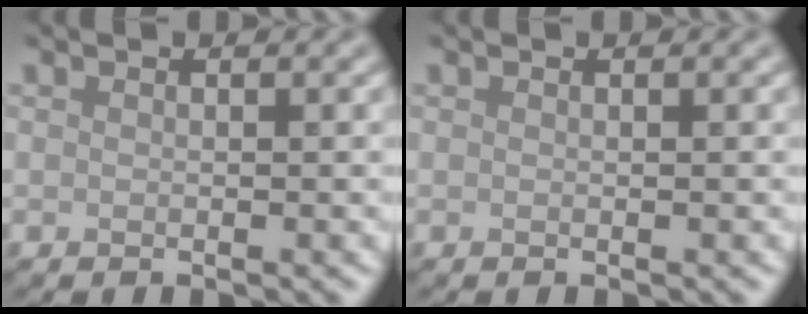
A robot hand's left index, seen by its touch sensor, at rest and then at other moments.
{"total": 0.0}